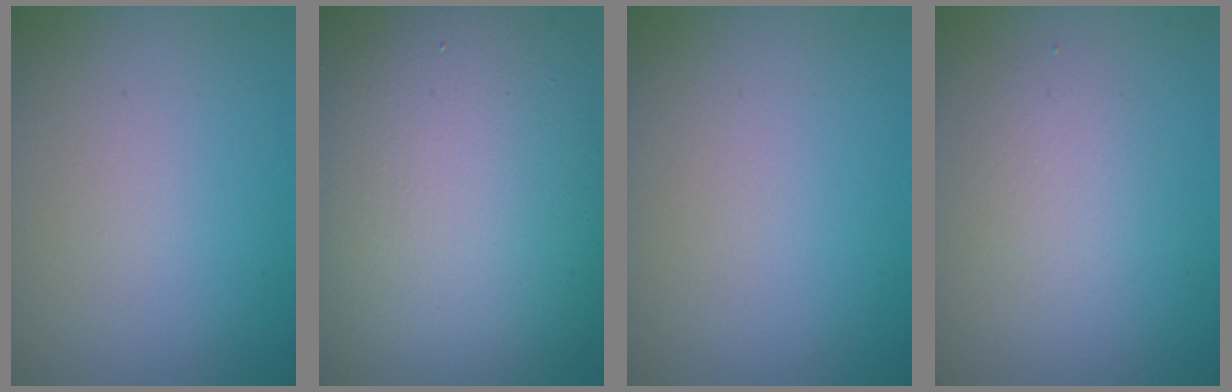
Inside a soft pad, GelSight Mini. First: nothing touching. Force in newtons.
{"total": 17.2, "press": 17.2, "slide": 1.1}
{"total": 0.0}
{"total": 2.0, "press": 2.0, "slide": 0.1}